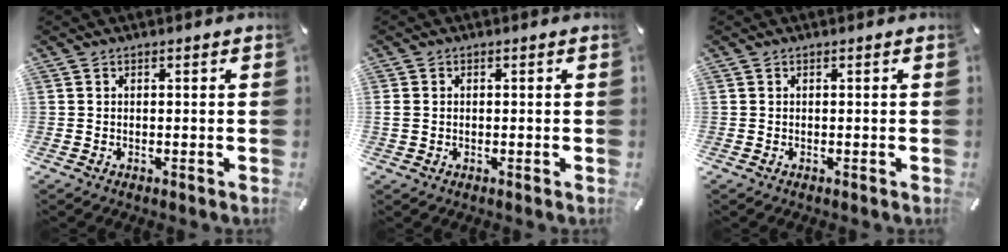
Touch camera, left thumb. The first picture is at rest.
{"total": 1.3, "force": [-0.1, 1.0, 0.9], "torque": [-0.017, 0.003, -0.002]}
{"total": 0.0}